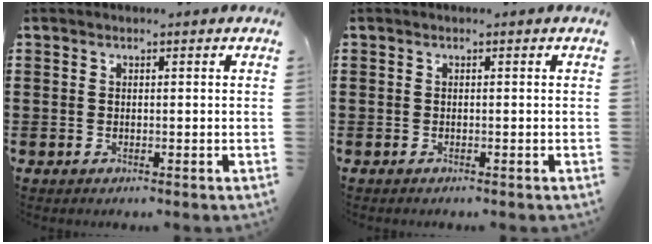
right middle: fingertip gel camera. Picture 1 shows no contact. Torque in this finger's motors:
{"motor_torque": [-0.01, -0.01, 0.03, 0.01]}